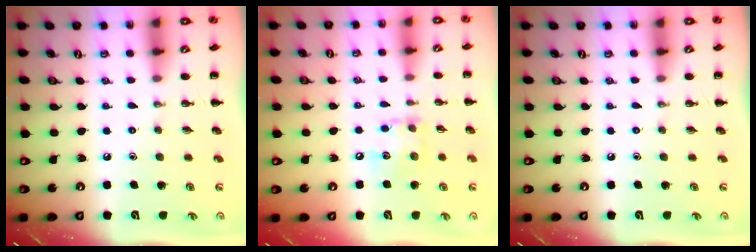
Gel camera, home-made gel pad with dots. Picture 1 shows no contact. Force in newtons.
{"total": 8.9, "press": 8.9, "slide": 0.6}
{"total": 0.0}